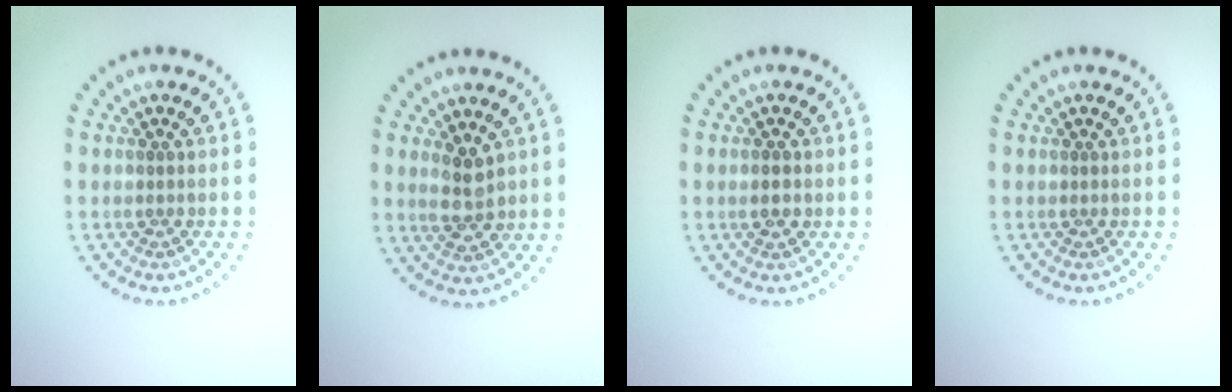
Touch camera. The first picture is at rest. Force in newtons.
{"total": 2.7, "press": 2.6, "slide": 0.8}
{"total": 1.8, "press": 1.8, "slide": 0.1}
{"total": 0.0}